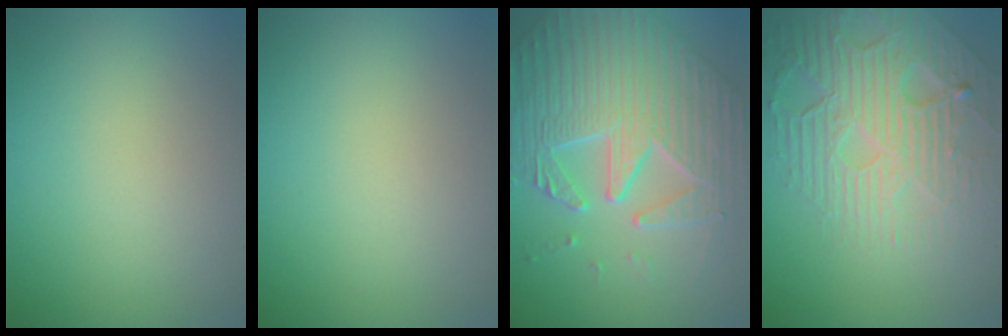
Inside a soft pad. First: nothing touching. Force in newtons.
{"total": 0.0}
{"total": 6.8, "press": 5.9, "slide": 3.4}
{"total": 7.3, "press": 5.3, "slide": 5.1}